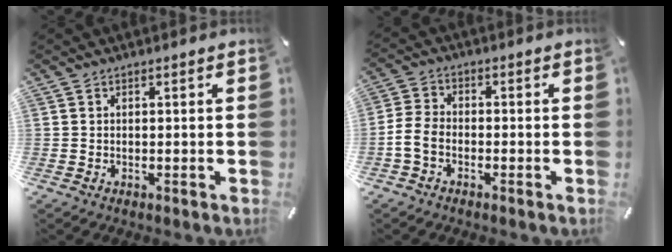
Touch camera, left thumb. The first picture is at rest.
{"total": 4.9, "force": [-2.4, 3.1, 3.0], "torque": [-0.066, 0.011, -0.046]}